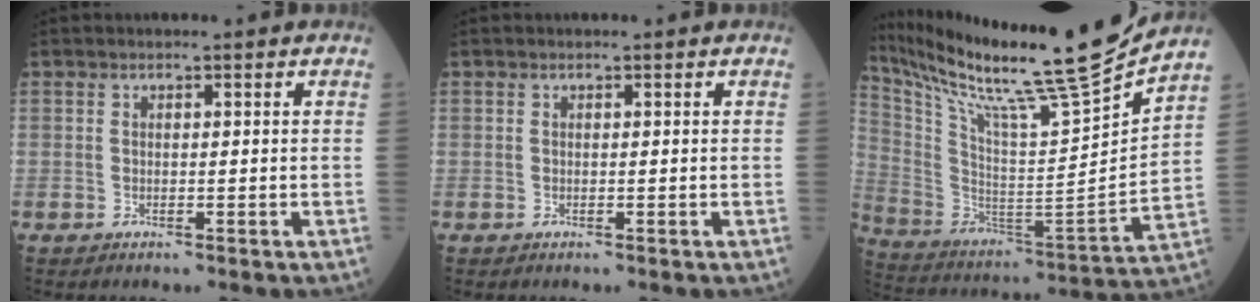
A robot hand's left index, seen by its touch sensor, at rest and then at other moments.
{"total": 0.0}
{"total": 25.1, "force": [21.9, -2.1, 12.1], "torque": [-0.236, -0.072, 0.360]}